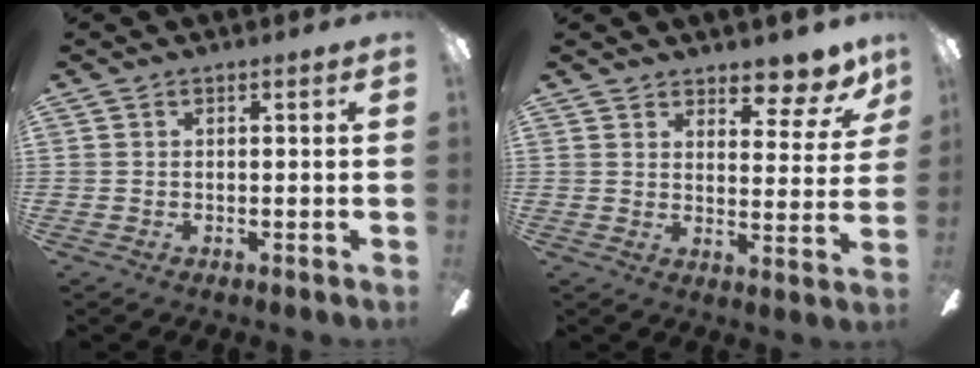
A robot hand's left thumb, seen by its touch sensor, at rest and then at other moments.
{"total": 8.6, "force": [7.2, 2.9, 3.8], "torque": [-0.039, -0.052, 0.125]}